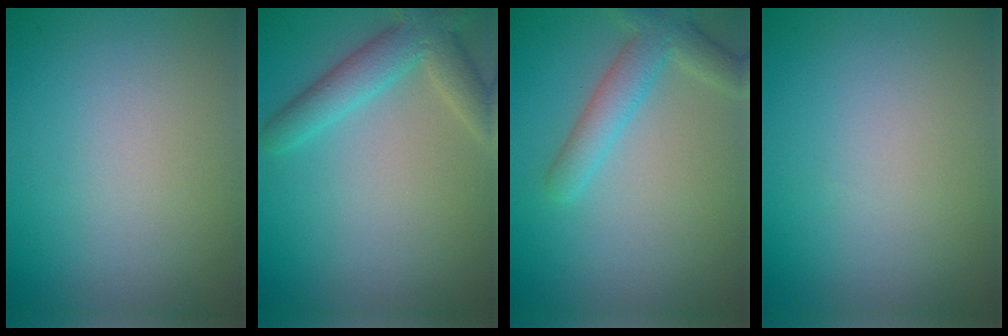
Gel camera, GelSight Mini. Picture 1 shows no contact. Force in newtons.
{"total": 4.5, "press": 4.5, "slide": 0.4}
{"total": 3.8, "press": 3.8, "slide": 0.3}
{"total": 0.0}